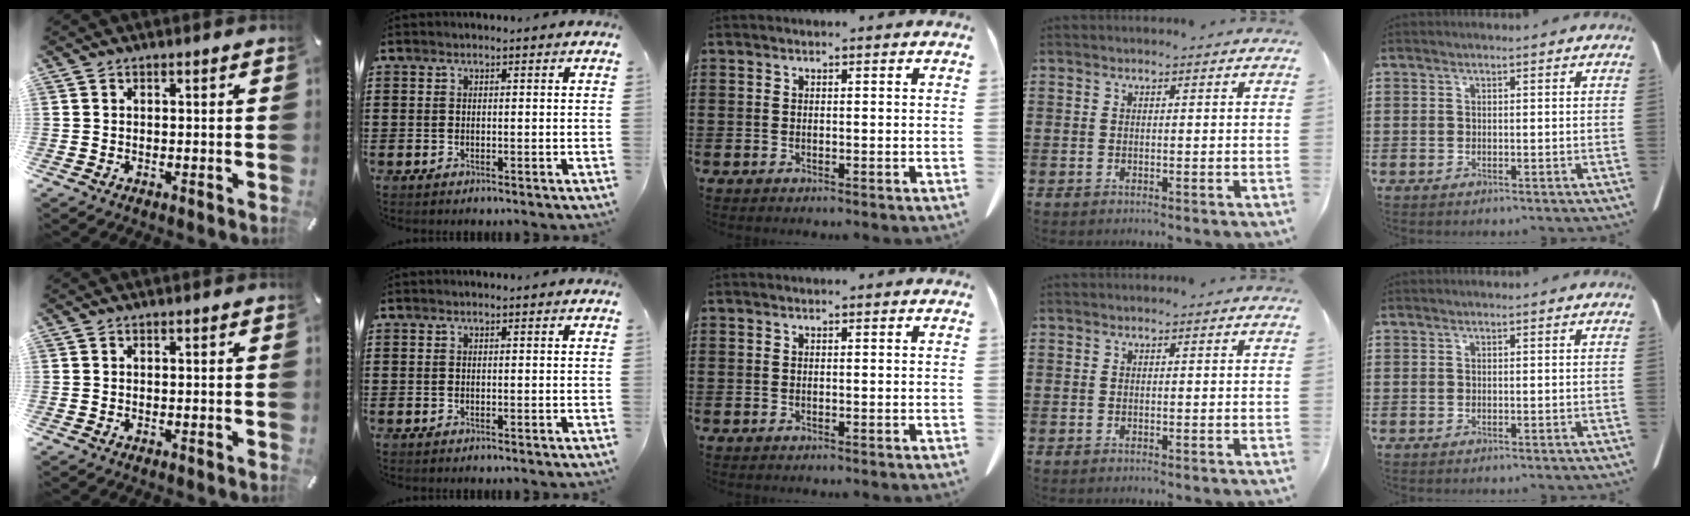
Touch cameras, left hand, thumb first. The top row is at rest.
{}